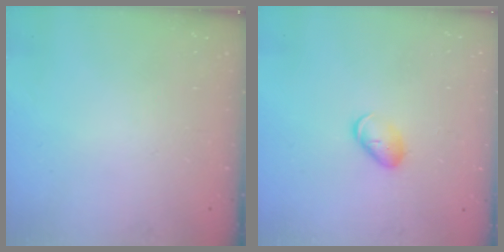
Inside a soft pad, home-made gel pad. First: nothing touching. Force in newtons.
{"total": 5.7, "press": 5.6, "slide": 0.6}